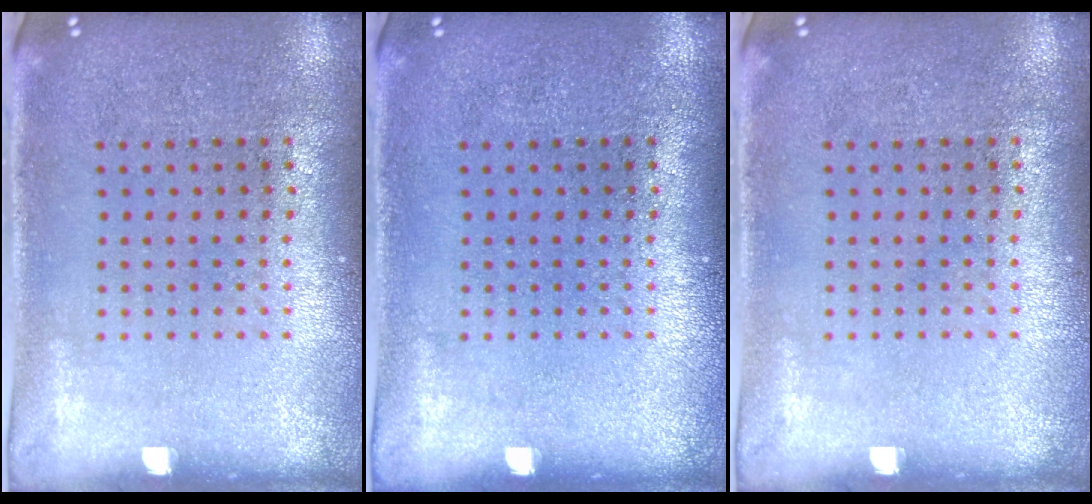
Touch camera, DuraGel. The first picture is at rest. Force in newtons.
{"total": 0.0}
{"total": 0.0}